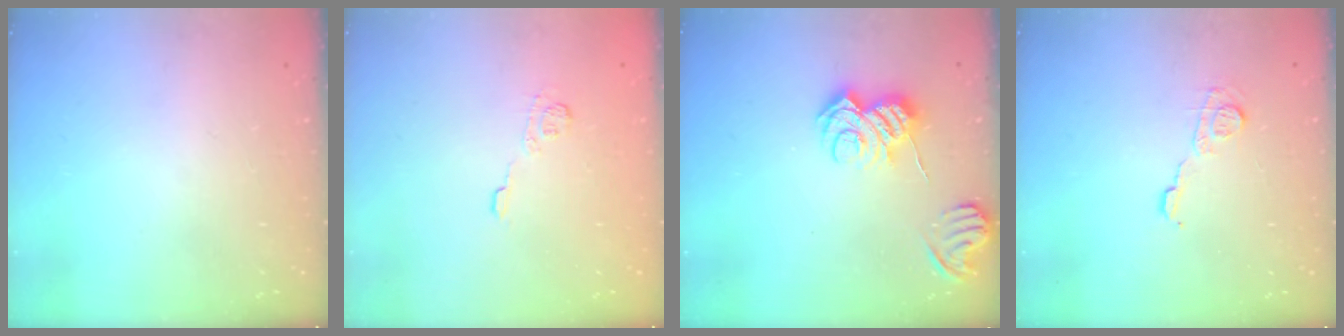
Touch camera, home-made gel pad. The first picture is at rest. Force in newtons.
{"total": 3.8, "press": 3.6, "slide": 1.3}
{"total": 8.8, "press": 8.7, "slide": 1.0}
{"total": 7.8, "press": 7.8, "slide": 0.6}